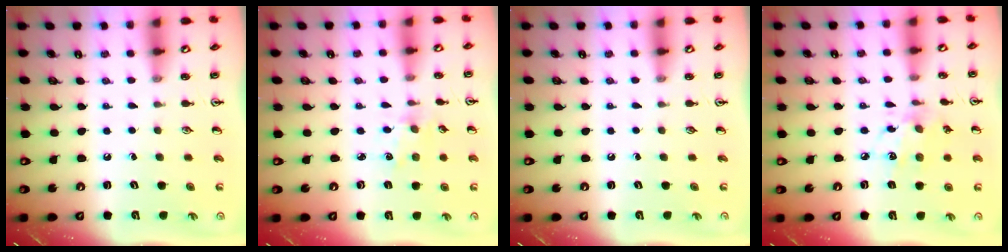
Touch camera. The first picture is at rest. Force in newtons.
{"total": 2.1, "press": 2.0, "slide": 0.3}
{"total": 0.0}
{"total": 8.6, "press": 8.6, "slide": 0.6}